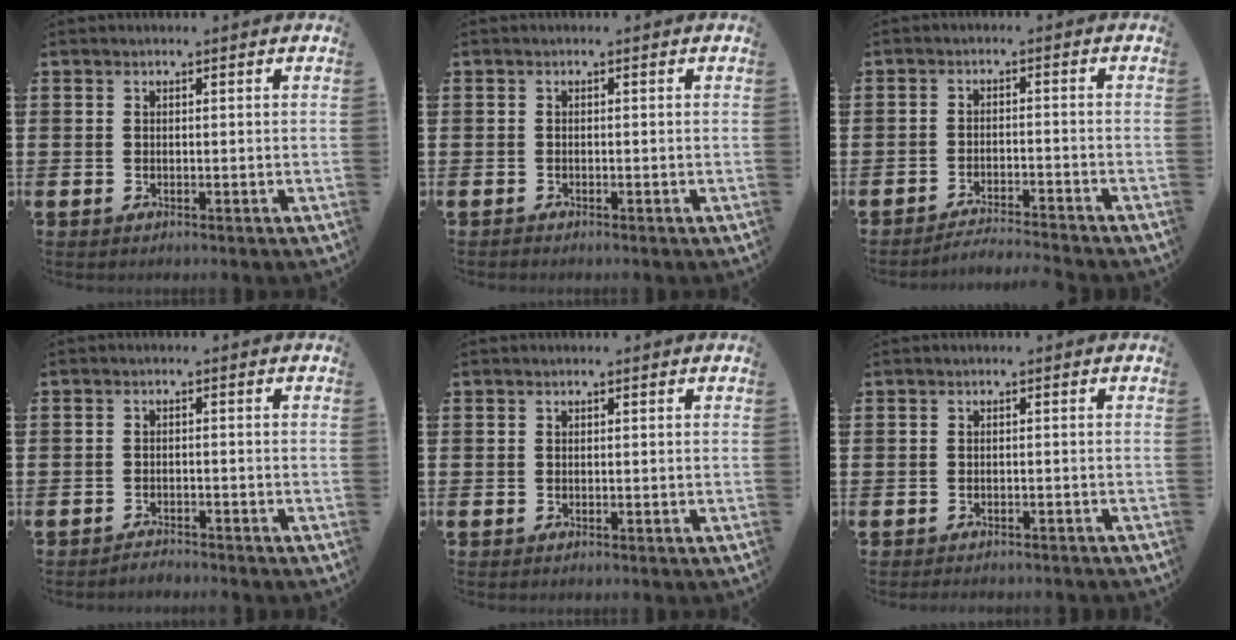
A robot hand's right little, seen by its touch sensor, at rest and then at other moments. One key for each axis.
{"total": 0.0}
{"total": 2.5, "fx": -2.4, "fy": -0.3, "fz": 0.2, "tx": -0.006, "ty": 0.002, "tz": -0.051}
{"total": 1.6, "fx": -1.6, "fy": -0.1, "fz": -0.2, "tx": -0.001, "ty": 0.005, "tz": -0.034}
{"total": 0.0}
{"total": 0.8, "fx": -0.8, "fy": 0.0, "fz": 0.1, "tx": -0.002, "ty": -0.001, "tz": -0.017}